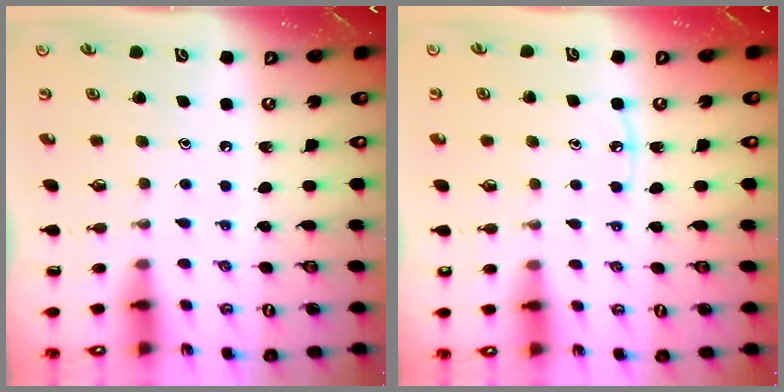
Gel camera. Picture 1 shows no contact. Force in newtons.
{"total": 4.2, "press": 4.1, "slide": 0.5}